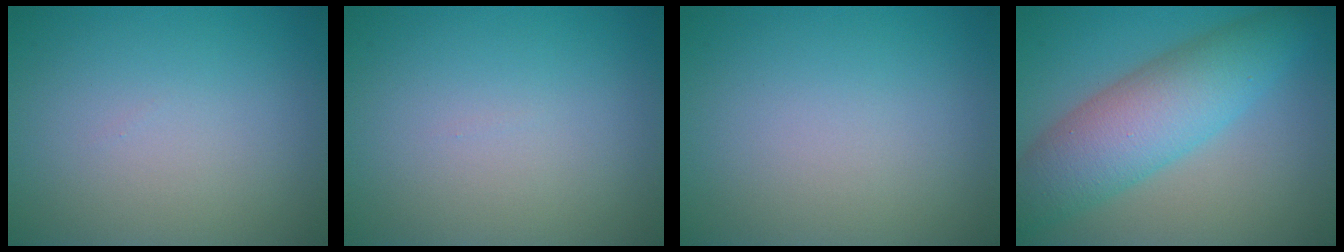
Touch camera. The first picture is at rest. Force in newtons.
{"total": 0.0}
{"total": 0.0}
{"total": 7.8, "press": 7.8, "slide": 0.1}